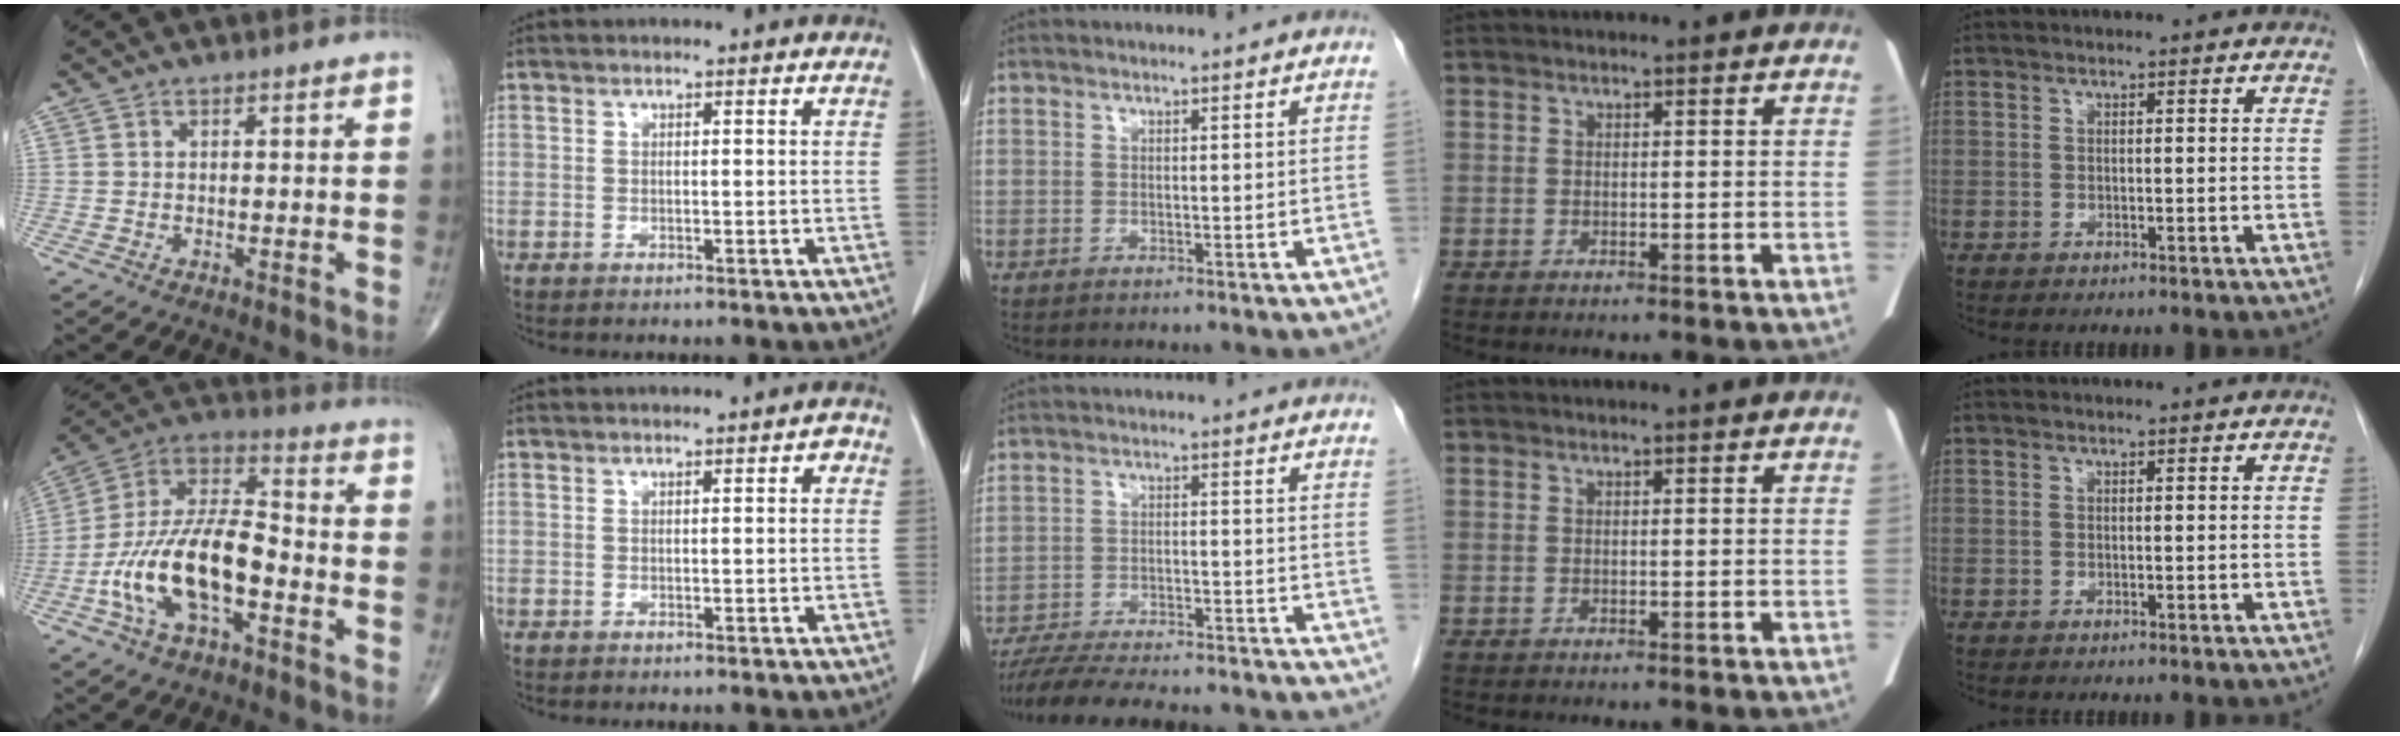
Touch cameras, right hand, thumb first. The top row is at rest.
{"thumb": {"total": 18.5, "force": [-5.9, 8.6, 15.3], "torque": [-0.292, 0.054, -0.111]}, "index": {"total": 1.1, "force": [0.2, 0.4, 1.0], "torque": [-0.009, 0.005, 0.002]}, "middle": {"total": 24.2, "force": [-22.3, 3.0, 9.0], "torque": [-0.138, -0.020, -0.302]}}